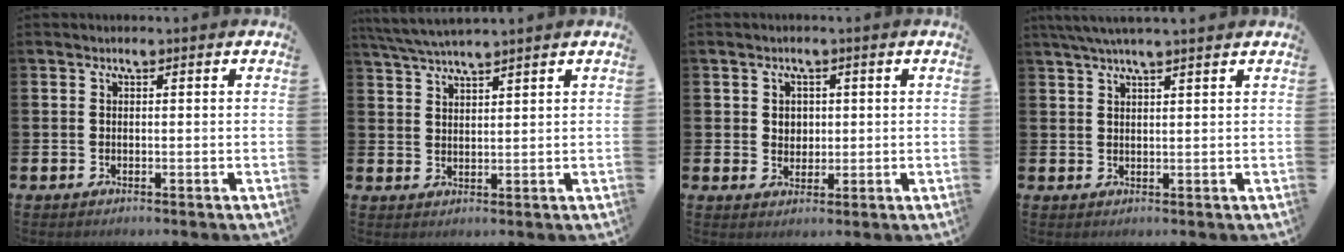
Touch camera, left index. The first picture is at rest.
{"total": 4.3, "force": [4.1, -0.3, 1.2], "torque": [-0.040, -0.010, 0.075]}
{"total": 2.3, "force": [0.9, 1.9, 0.8], "torque": [-0.001, 0.002, 0.011]}
{"total": 3.7, "force": [3.2, -0.1, 1.8], "torque": [-0.048, -0.001, 0.061]}